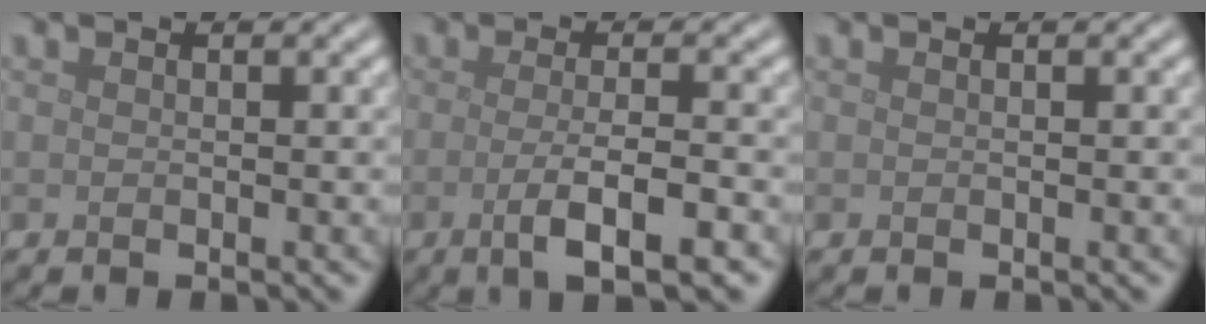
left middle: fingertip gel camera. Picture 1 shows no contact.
{"total": 4.7, "force": [-1.5, 1.1, 4.3], "torque": [-0.072, -0.008, -0.026]}
{"total": 0.0}